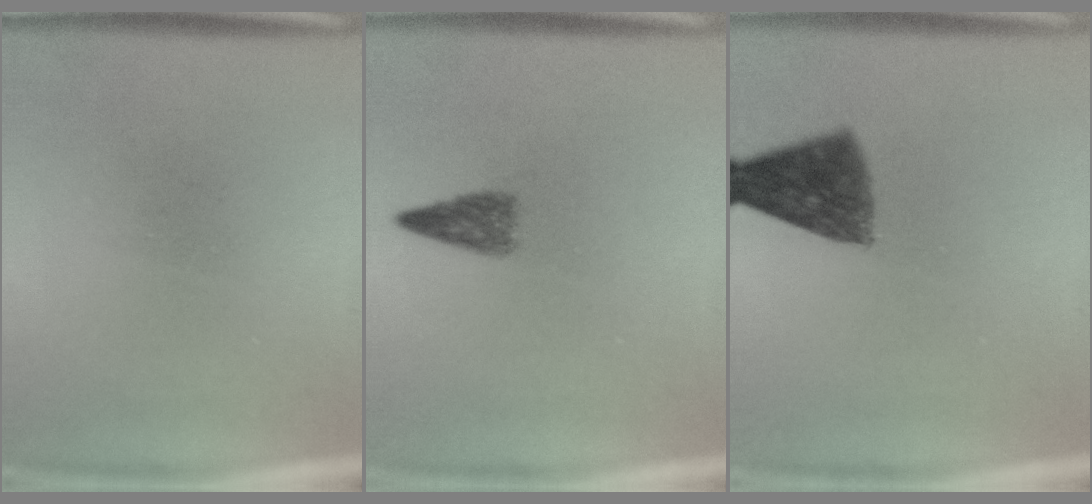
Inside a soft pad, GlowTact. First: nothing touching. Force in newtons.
{"total": 2.5}
{"total": 8.5}